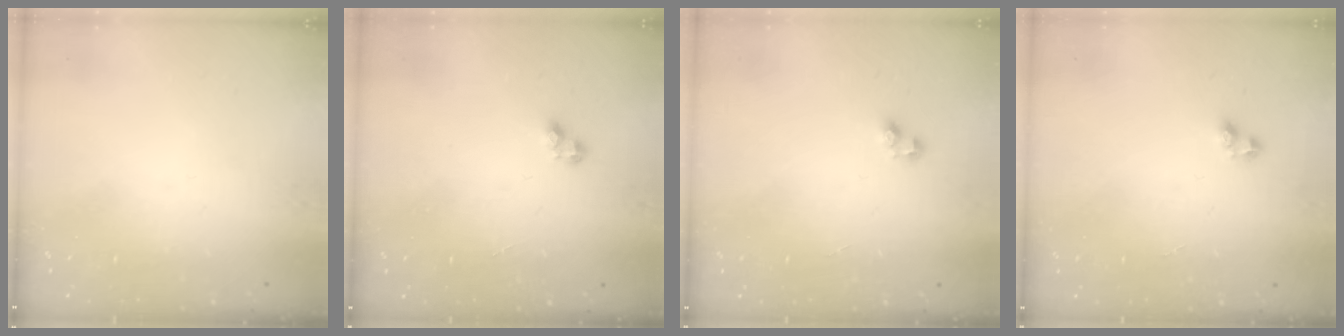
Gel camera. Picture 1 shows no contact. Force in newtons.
{"total": 2.4, "press": 2.4, "slide": 0.3}
{"total": 2.0, "press": 2.0, "slide": 0.3}
{"total": 2.5, "press": 2.2, "slide": 1.3}